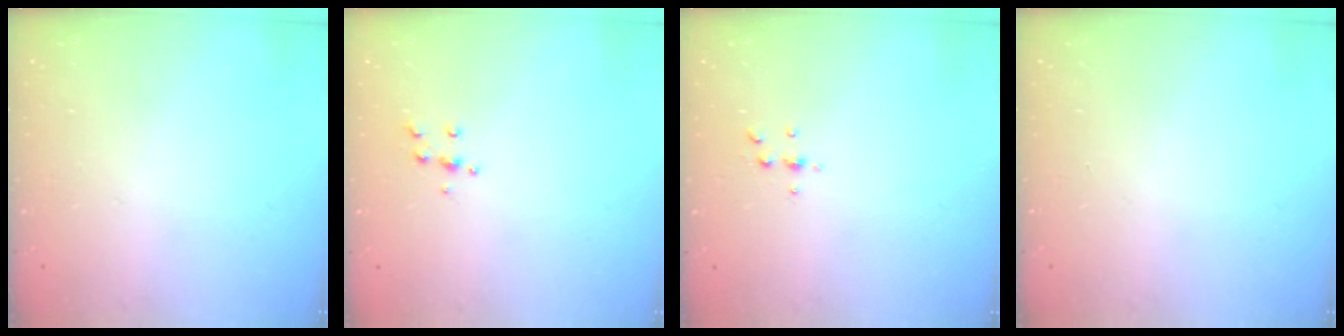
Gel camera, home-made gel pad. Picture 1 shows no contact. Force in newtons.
{"total": 4.8, "press": 4.7, "slide": 0.6}
{"total": 3.8, "press": 3.7, "slide": 0.5}
{"total": 0.0}